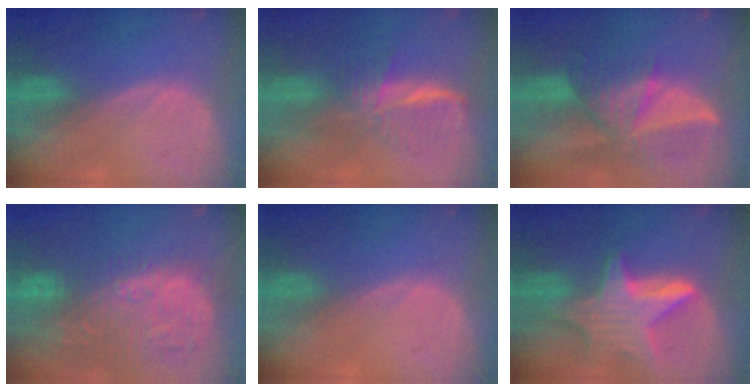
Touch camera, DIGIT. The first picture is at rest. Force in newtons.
{"total": 6.2, "press": 6.2, "slide": 0.7}
{"total": 9.7, "press": 8.6, "slide": 4.4}
{"total": 15.8, "press": 13.2, "slide": 8.8}
{"total": 0.0}
{"total": 9.5, "press": 9.5, "slide": 0.7}